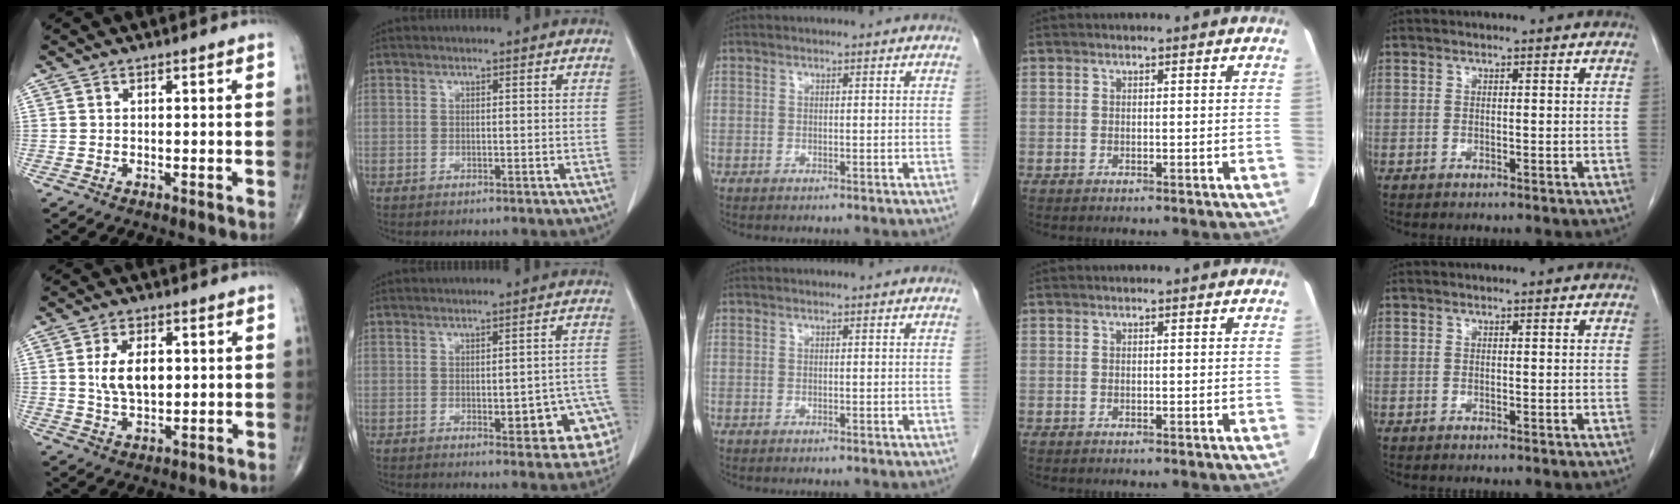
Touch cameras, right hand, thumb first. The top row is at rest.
{"thumb": {"total": 8.0, "force": [1.2, 4.7, 6.4], "torque": [-0.104, -0.006, 0.025]}, "index": {"total": 10.7, "force": [-4.1, 3.2, 9.3], "torque": [-0.063, 0.024, -0.042]}}